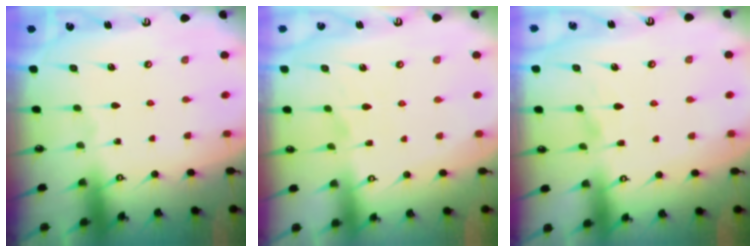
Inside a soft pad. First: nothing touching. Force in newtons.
{"total": 3.2, "press": 3.0, "slide": 1.1}
{"total": 1.2, "press": 0.7, "slide": 0.9}